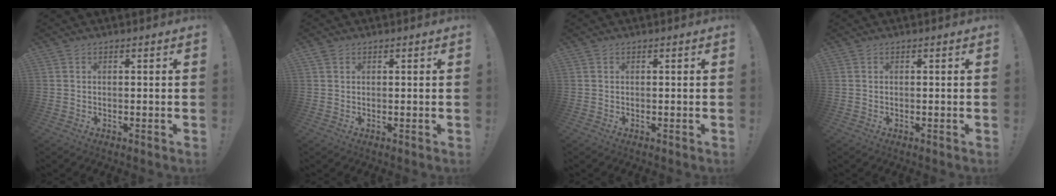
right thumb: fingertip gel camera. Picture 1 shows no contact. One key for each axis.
{"total": 0.9, "fx": 0.6, "fy": 0.6, "fz": 0.3, "tx": -0.004, "ty": -0.001, "tz": 0.011}
{"total": 0.0}
{"total": 0.0}